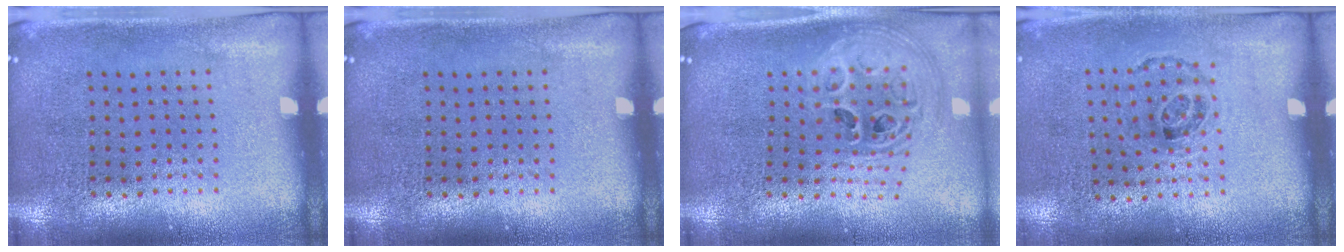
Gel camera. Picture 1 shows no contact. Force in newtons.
{"total": 0.0}
{"total": 2.6, "press": 1.9, "slide": 1.8}
{"total": 1.0, "press": 0.6, "slide": 0.8}